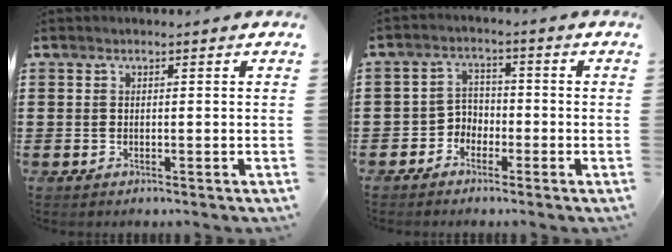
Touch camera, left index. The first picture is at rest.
{"total": 3.2, "force": [-2.3, 2.1, 0.5], "torque": [-0.019, 0.007, -0.052]}